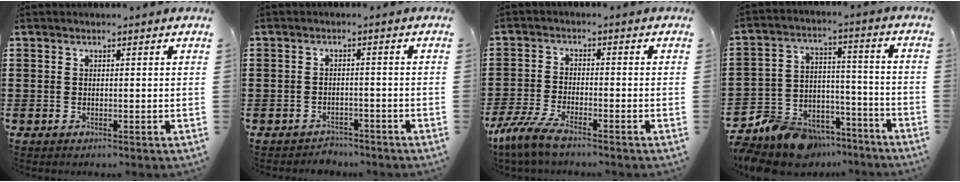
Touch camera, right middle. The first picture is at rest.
{"total": 2.5, "force": [-2.3, 0.7, -0.4], "torque": [-0.001, 0.003, -0.055]}
{"total": 5.3, "force": [-4.5, 0.8, 2.7], "torque": [-0.081, -0.011, -0.095]}
{"total": 9.6, "force": [-8.9, 3.4, 1.0], "torque": [-0.031, 0.029, -0.173]}